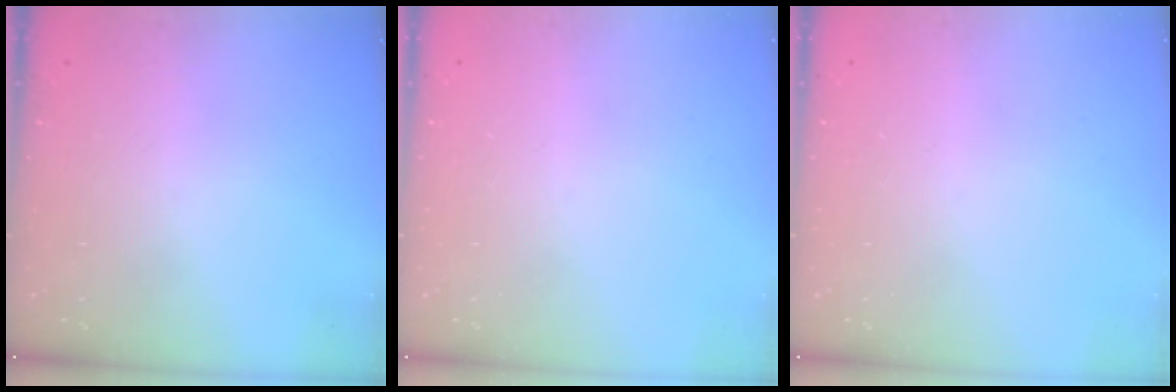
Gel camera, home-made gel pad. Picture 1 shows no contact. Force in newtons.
{"total": 0.0}
{"total": 0.0}